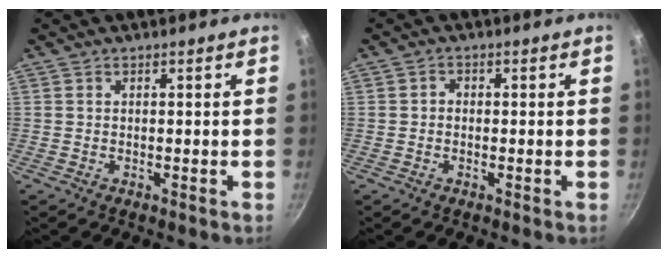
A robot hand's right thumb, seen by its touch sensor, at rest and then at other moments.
{"total": 1.2, "force": [-0.3, 1.0, 0.5], "torque": [-0.008, 0.006, -0.006]}